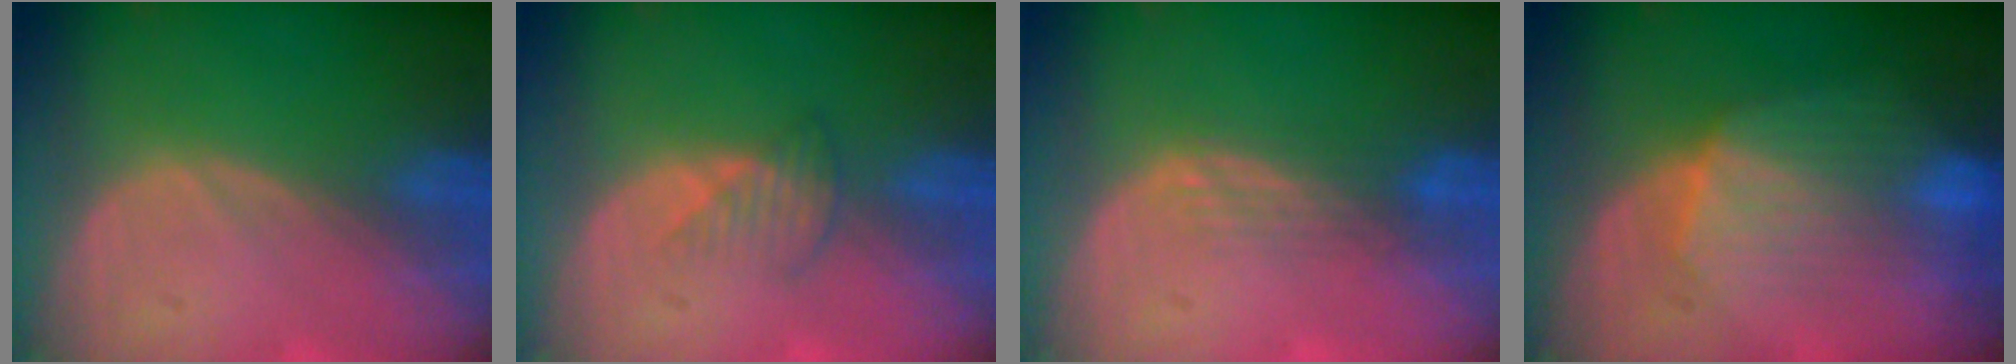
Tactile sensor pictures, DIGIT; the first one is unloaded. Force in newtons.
{"total": 2.5, "press": 2.5, "slide": 0.3}
{"total": 3.0, "press": 2.5, "slide": 1.7}
{"total": 7.4, "press": 7.4, "slide": 0.3}